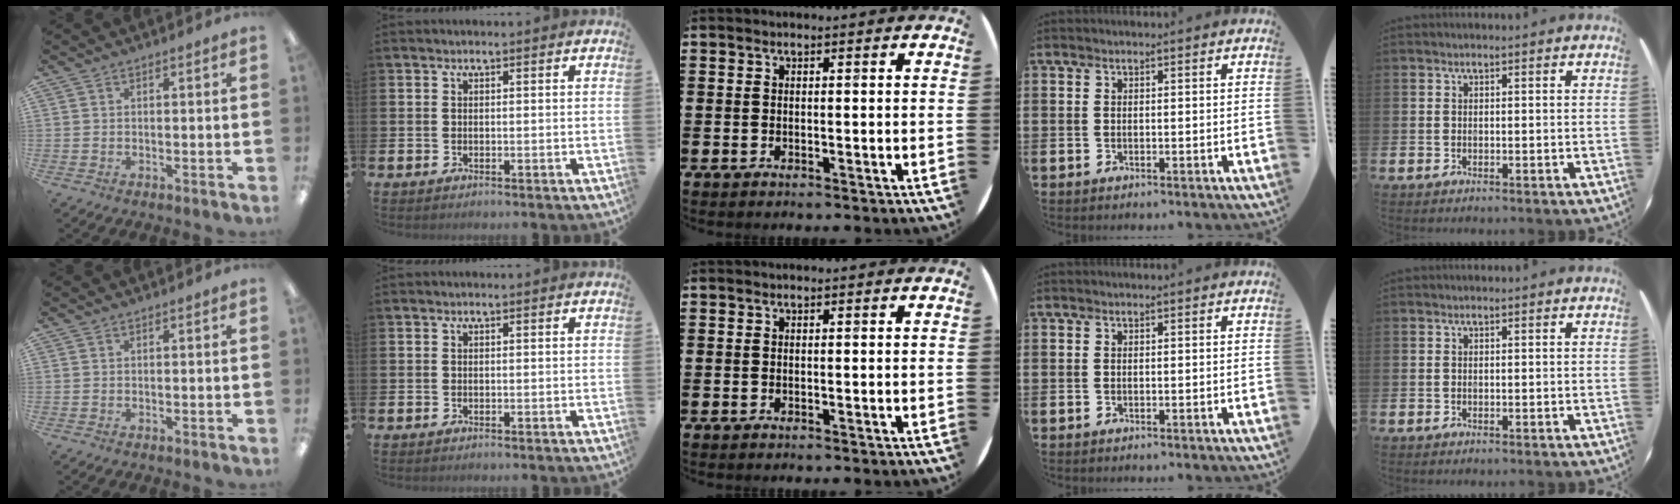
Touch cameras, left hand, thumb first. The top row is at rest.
{}